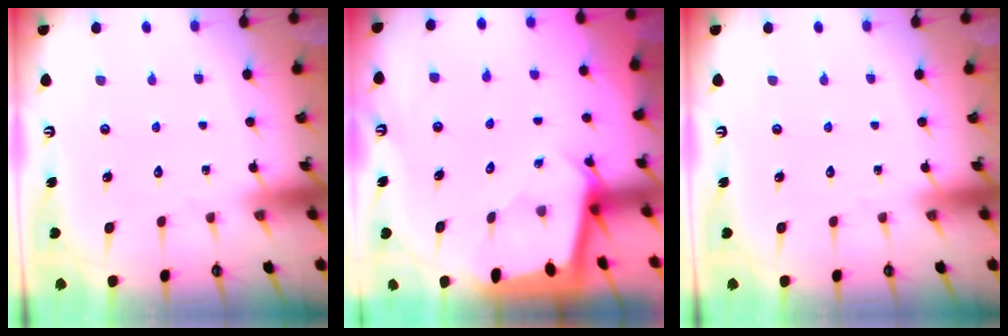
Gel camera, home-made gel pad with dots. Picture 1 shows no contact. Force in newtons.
{"total": 2.3, "press": 2.3, "slide": 0.1}
{"total": 0.0}